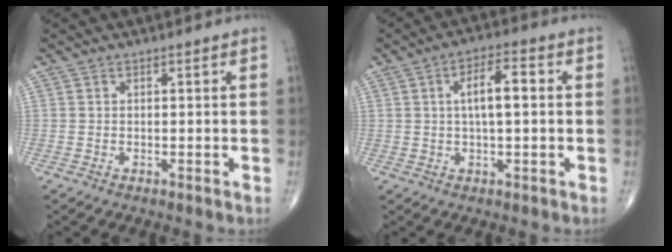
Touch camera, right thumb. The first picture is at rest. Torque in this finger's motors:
{"motor_torque": [-0.01, 0.19, 0.15, 0.10, 0.09]}